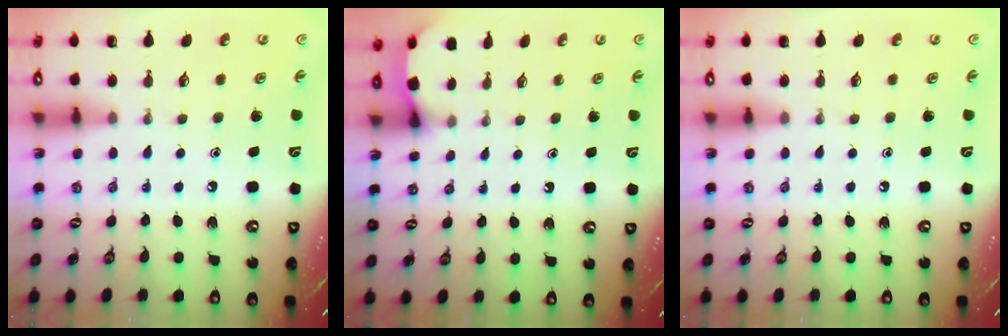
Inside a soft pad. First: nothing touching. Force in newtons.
{"total": 2.6, "press": 2.6, "slide": 0.4}
{"total": 0.0}